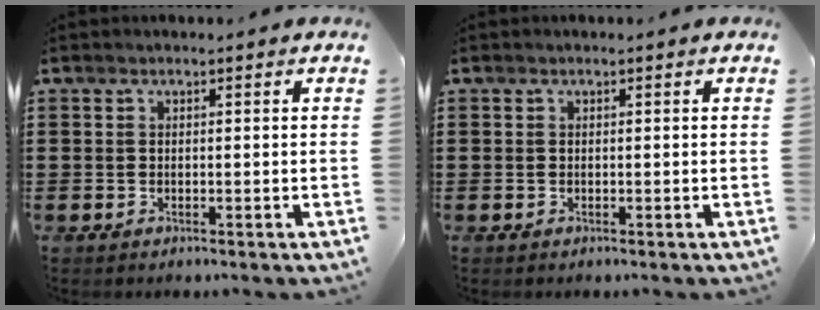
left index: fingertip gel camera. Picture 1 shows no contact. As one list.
[{"total": 0.0}]